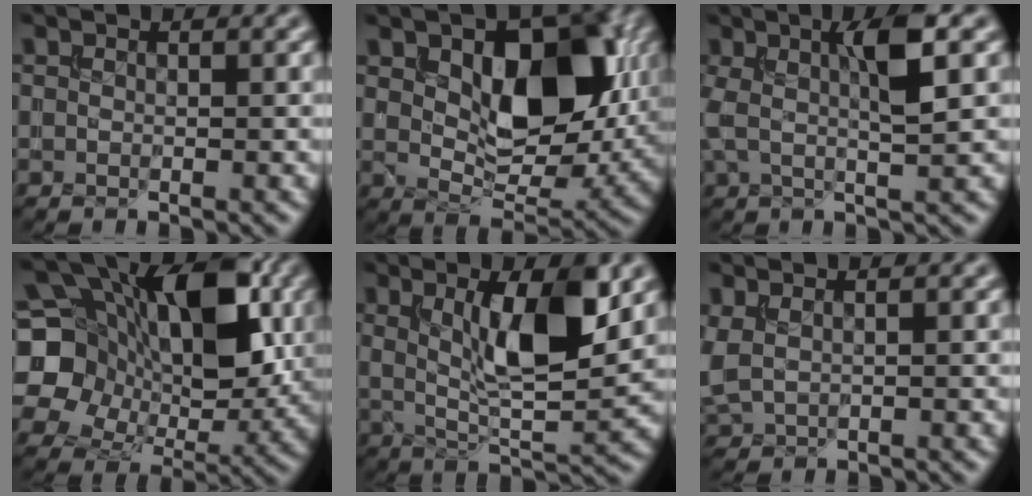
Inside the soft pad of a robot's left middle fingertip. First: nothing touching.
{"total": 10.8, "force": [2.4, 6.0, 8.7], "torque": [-0.134, -0.004, 0.044]}
{"total": 5.2, "force": [1.3, 1.1, 4.9], "torque": [-0.090, 0.009, 0.020]}
{"total": 14.1, "force": [2.4, 9.9, 9.8], "torque": [-0.169, 0.009, 0.043]}
{"total": 8.0, "force": [2.3, 2.2, 7.4], "torque": [-0.126, -0.013, 0.042]}
{"total": 2.2, "force": [0.8, 1.2, 1.7], "torque": [-0.051, 0.005, 0.023]}